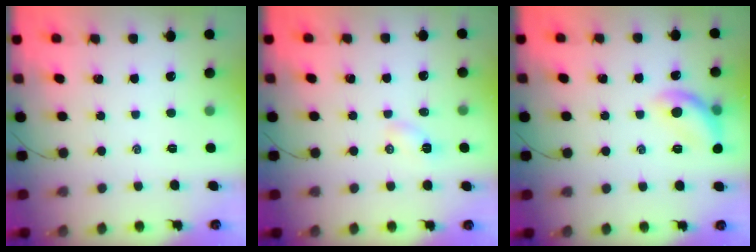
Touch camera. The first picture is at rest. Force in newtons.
{"total": 2.9, "press": 2.7, "slide": 1.0}
{"total": 11.6, "press": 11.5, "slide": 1.4}